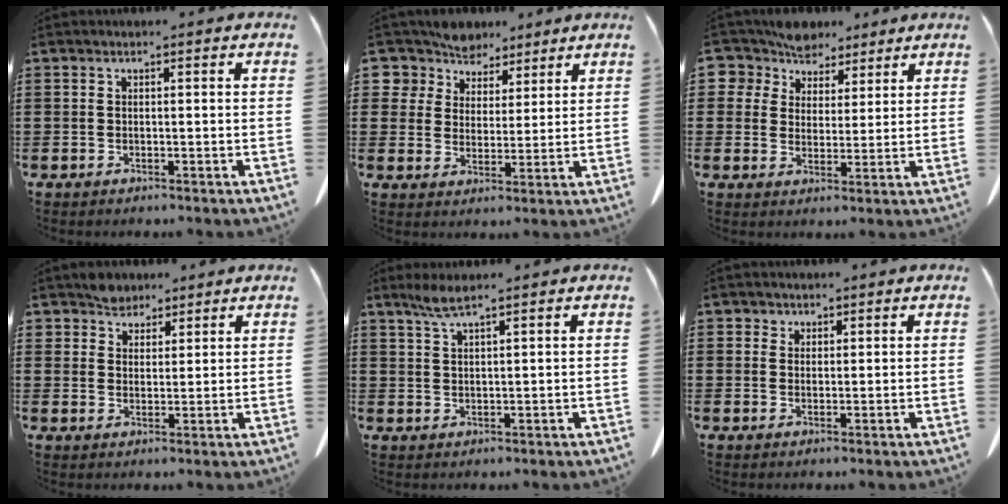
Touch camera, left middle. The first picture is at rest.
{"total": 7.5, "force": [6.6, 3.6, 0.2], "torque": [-0.050, -0.032, 0.125]}
{"total": 6.7, "force": [5.7, 3.6, 0.3], "torque": [-0.047, -0.023, 0.107]}
{"total": 3.7, "force": [3.3, 1.6, 0.0], "torque": [-0.012, 0.000, 0.067]}
{"total": 3.0, "force": [2.3, 0.2, 2.0], "torque": [-0.046, 0.000, 0.042]}
{"total": 1.6, "force": [1.2, 1.1, 0.1], "torque": [0.000, 0.000, 0.022]}